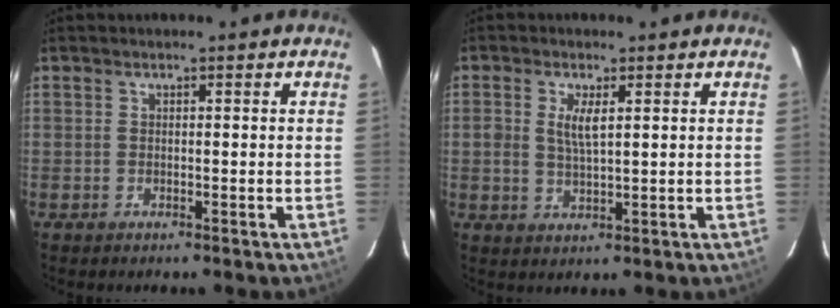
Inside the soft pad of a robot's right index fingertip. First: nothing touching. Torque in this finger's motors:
{"motor_torque": [0.14, -0.05, 0.07, 0.07]}